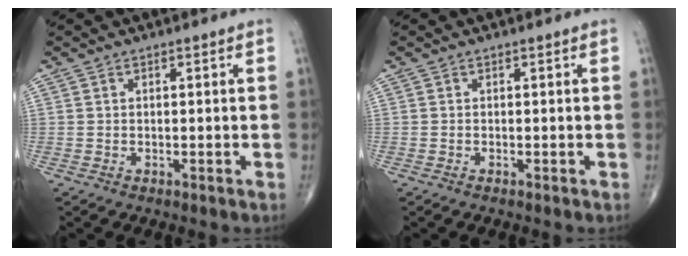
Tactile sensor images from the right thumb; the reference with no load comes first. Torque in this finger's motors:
{"motor_torque": [0.49, 0.33, -0.08, -0.14, -0.02]}